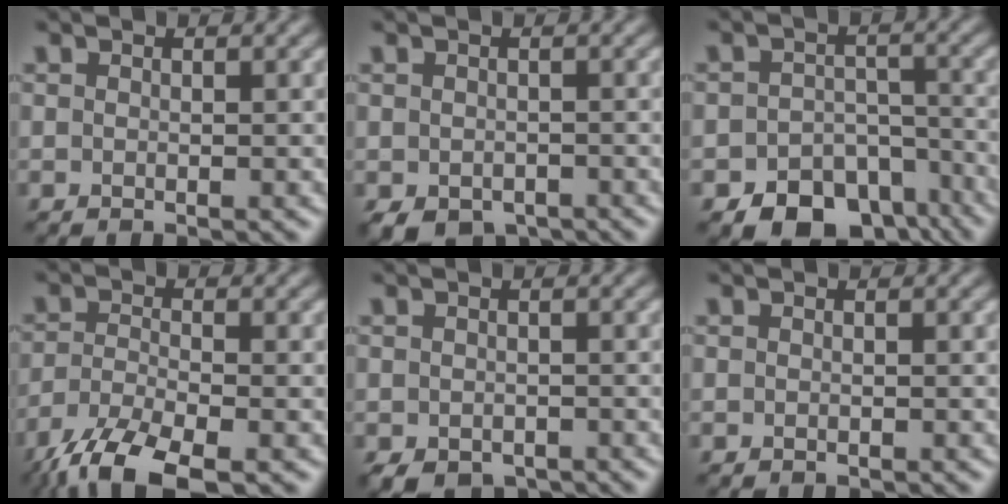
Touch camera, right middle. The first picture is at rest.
{"total": 2.9, "force": [-2.0, 1.7, 1.3], "torque": [-0.022, -0.011, -0.030]}
{"total": 8.4, "force": [-5.9, 4.8, 3.4], "torque": [-0.043, -0.017, -0.088]}
{"total": 7.2, "force": [-5.3, 2.1, 4.4], "torque": [-0.099, -0.022, -0.110]}
{"total": 2.2, "force": [-1.4, 1.3, 1.0], "torque": [-0.021, -0.011, -0.019]}
{"total": 0.0}